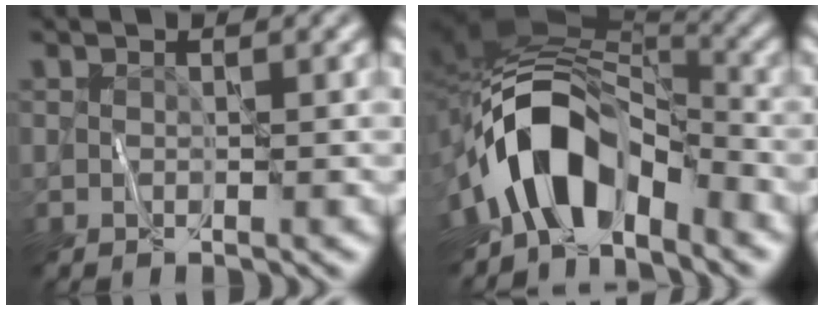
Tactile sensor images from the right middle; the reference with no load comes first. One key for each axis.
{"total": 10.8, "fx": -5.6, "fy": 6.0, "fz": 7.0, "tx": -0.113, "ty": 0.007, "tz": -0.105}